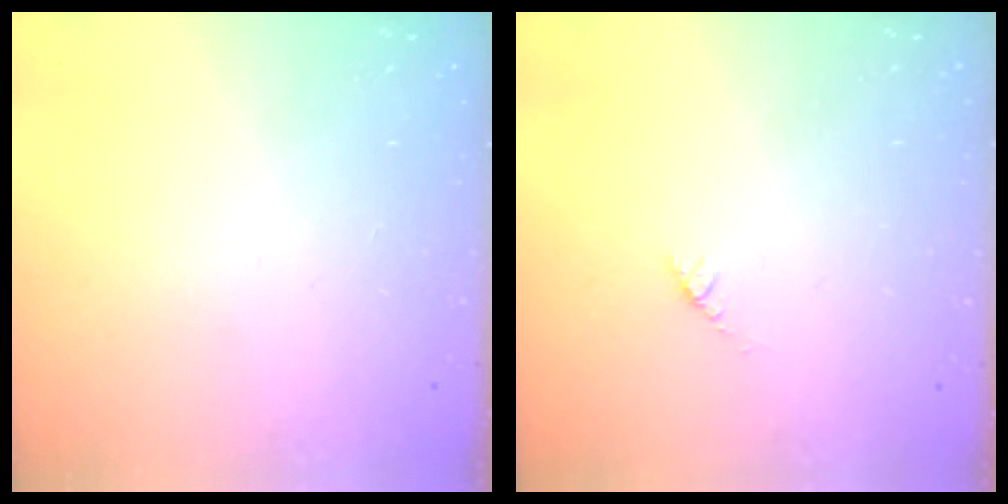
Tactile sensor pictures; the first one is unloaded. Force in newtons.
{"total": 2.7, "press": 2.6, "slide": 0.4}